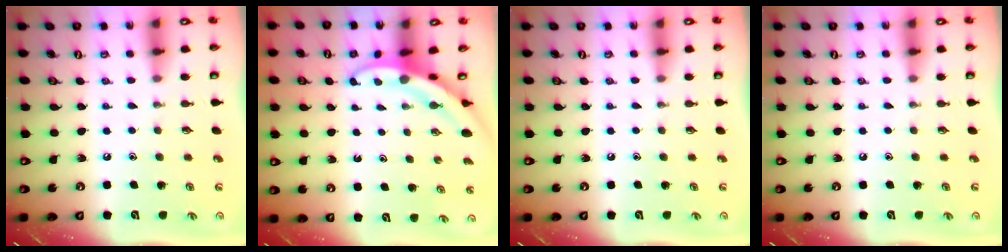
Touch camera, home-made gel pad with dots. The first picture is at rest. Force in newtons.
{"total": 3.3, "press": 3.3, "slide": 0.2}
{"total": 0.0}
{"total": 0.0}